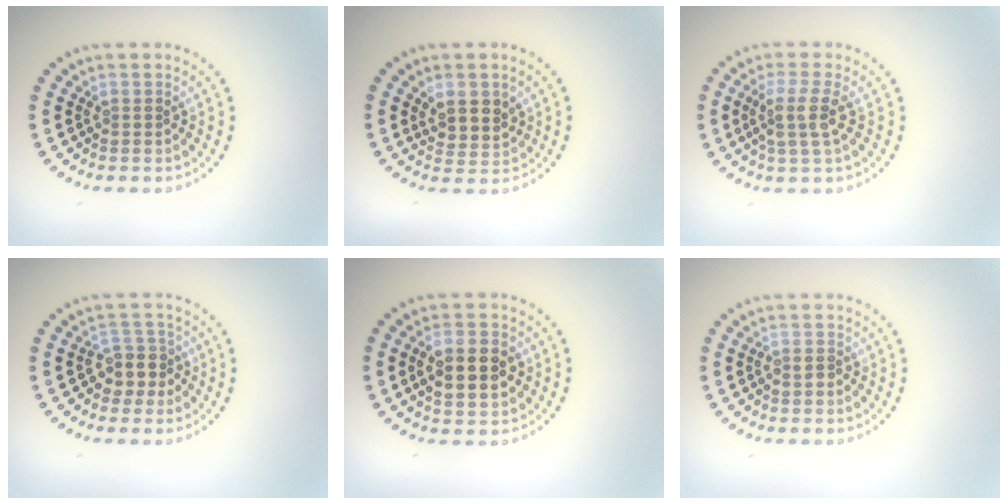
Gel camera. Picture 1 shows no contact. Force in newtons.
{"total": 2.8, "press": 2.5, "slide": 1.3}
{"total": 3.0, "press": 2.4, "slide": 1.7}
{"total": 2.8, "press": 2.4, "slide": 1.4}
{"total": 5.0, "press": 5.0, "slide": 0.3}
{"total": 0.9, "press": 0.7, "slide": 0.6}